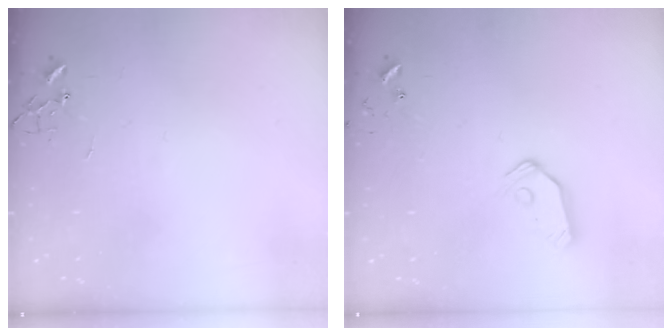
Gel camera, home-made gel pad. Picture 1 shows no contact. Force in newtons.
{"total": 8.1, "press": 8.1, "slide": 0.7}